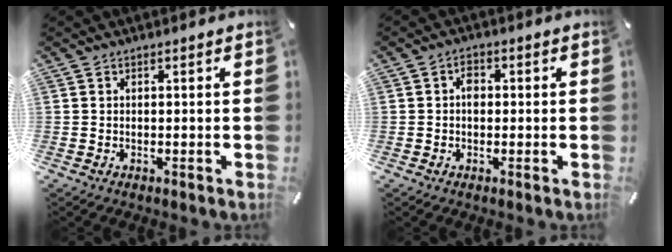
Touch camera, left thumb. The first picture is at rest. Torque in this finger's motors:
{"motor_torque": [-0.15, 0.09, 0.08, -0.39, 0.06]}